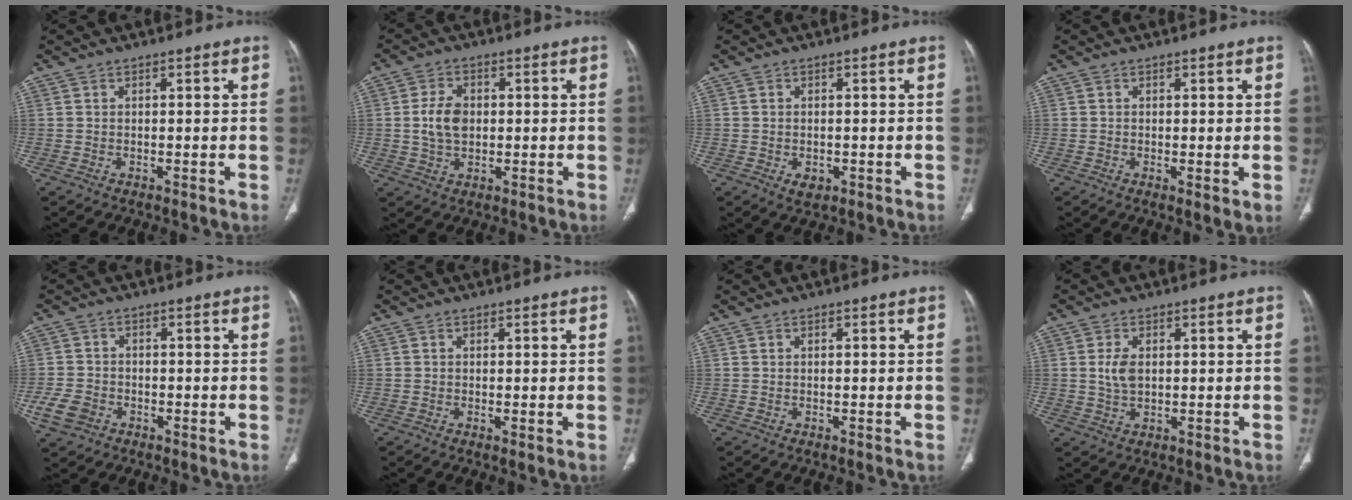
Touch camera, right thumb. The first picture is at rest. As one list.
[{"total": 6.2, "force": [0.3, 4.2, 4.6], "torque": [-0.082, 0.004, 0.007]}, {"total": 2.4, "force": [-0.8, 1.7, 1.6], "torque": [-0.020, -0.001, -0.006]}, {"total": 1.8, "force": [-0.1, 0.5, 1.8], "torque": [-0.035, -0.010, -0.004]}, {"total": 5.2, "force": [-2.3, 4.0, 2.4], "torque": [-0.049, 0.014, -0.038]}, {"total": 0.8, "force": [-0.1, 0.2, 0.7], "torque": [-0.017, -0.004, -0.002]}, {"total": 0.0}, {"total": 4.0, "force": [0.6, 2.4, 3.1], "torque": [-0.061, -0.002, 0.015]}]